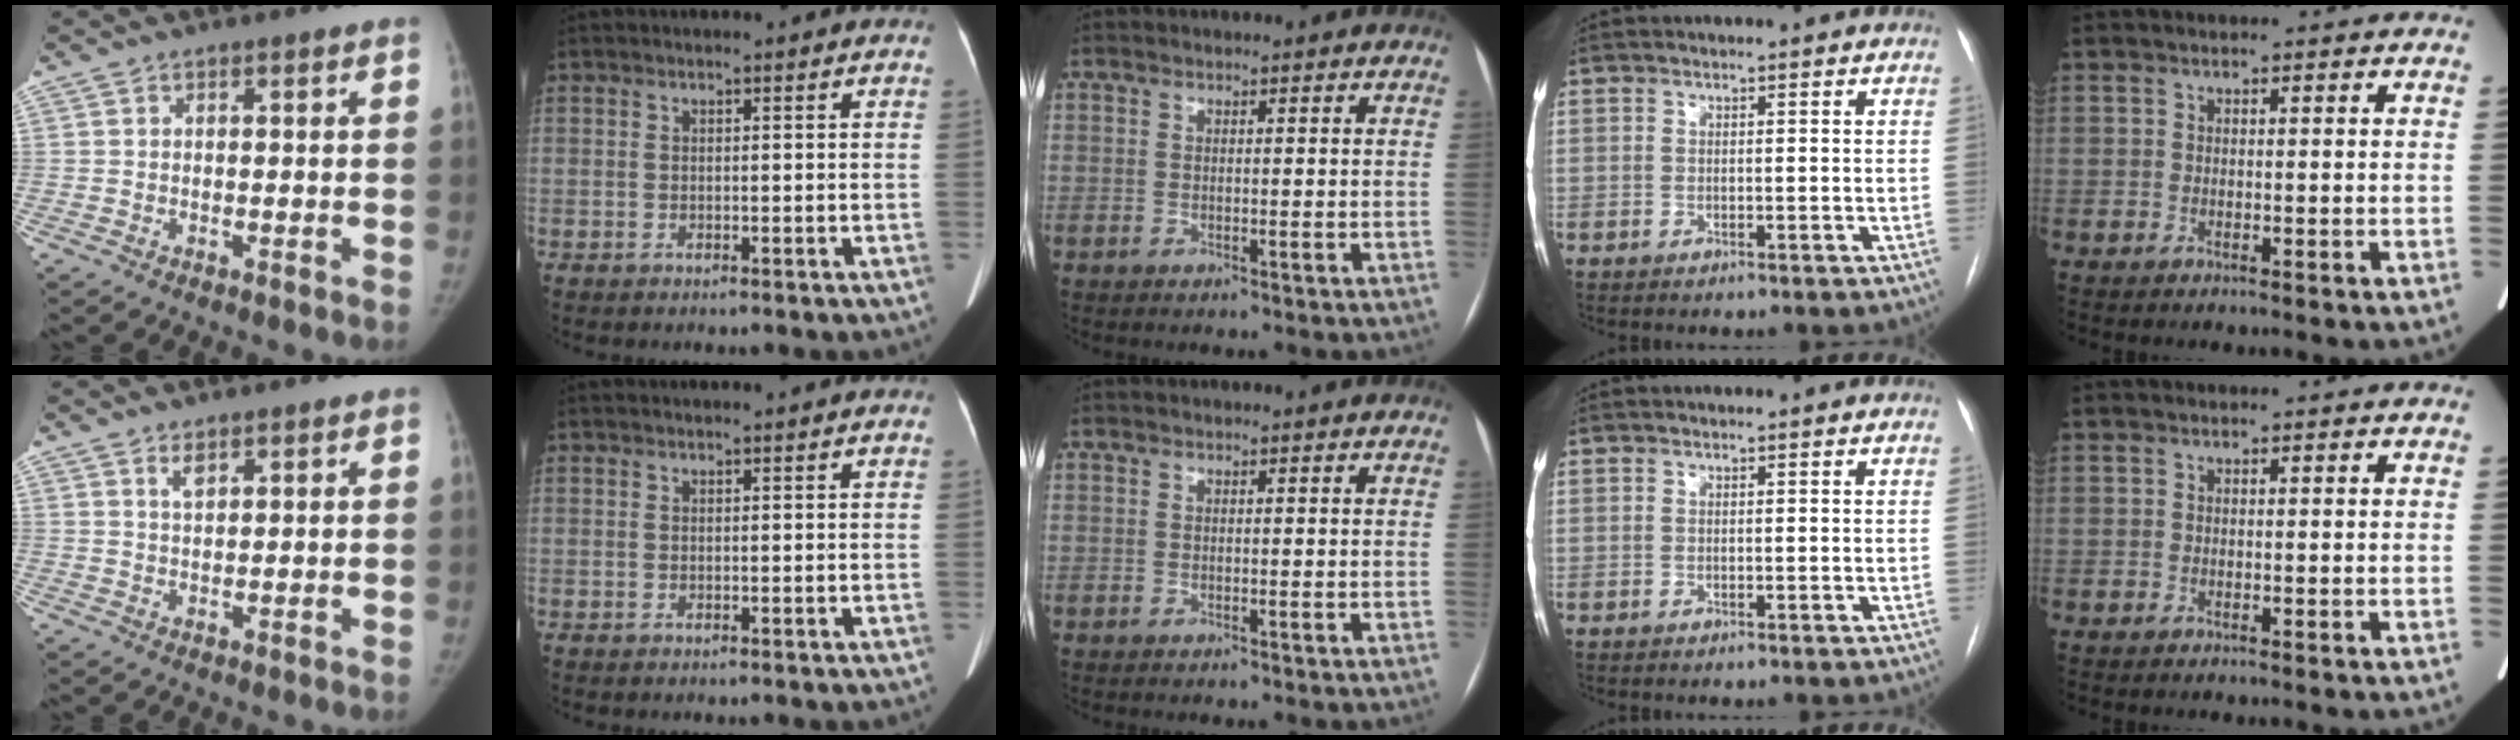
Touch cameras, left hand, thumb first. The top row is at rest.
{"thumb": {"total": 2.1, "force": [1.4, 0.9, 1.3], "torque": [-0.018, -0.009, 0.028]}, "index": {"total": 1.2, "force": [1.1, -0.1, 0.3], "torque": [-0.008, 0.014, 0.018]}}